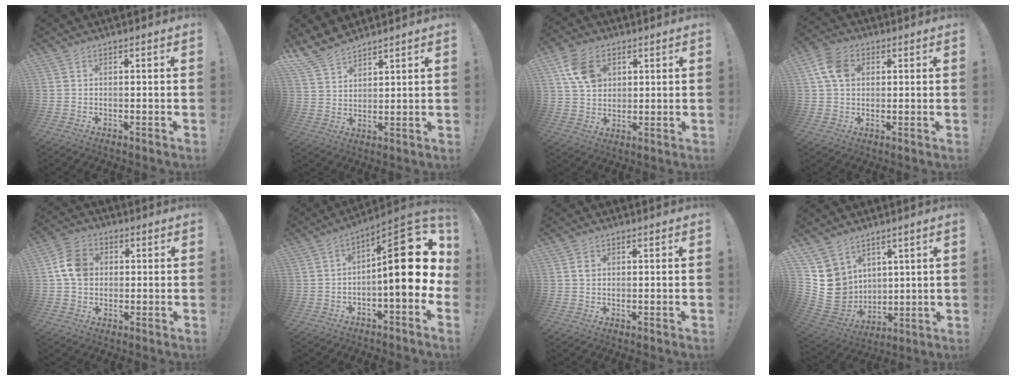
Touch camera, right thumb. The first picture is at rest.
{"total": 8.0, "force": [7.2, 2.9, 2.2], "torque": [-0.049, -0.048, 0.141]}
{"total": 10.9, "force": [4.6, 8.2, 5.5], "torque": [-0.073, -0.013, 0.091]}
{"total": 8.8, "force": [2.4, 6.7, 5.2], "torque": [-0.087, 0.008, 0.048]}
{"total": 9.9, "force": [1.1, 8.1, 5.7], "torque": [-0.085, 0.017, 0.027]}
{"total": 20.4, "force": [1.8, 6.7, 19.2], "torque": [-0.261, -0.010, 0.030]}
{"total": 1.1, "force": [0.4, 0.9, 0.4], "torque": [0.004, -0.003, 0.004]}
{"total": 10.2, "force": [3.9, 9.2, 2.1], "torque": [-0.041, -0.038, 0.088]}